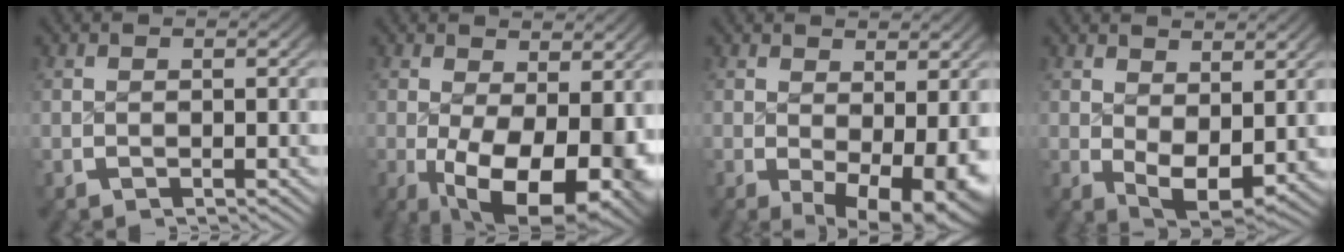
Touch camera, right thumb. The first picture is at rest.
{"total": 13.3, "force": [-2.9, 8.0, 10.2], "torque": [-0.185, -0.064, -0.011]}
{"total": 7.2, "force": [-1.2, 4.2, 5.7], "torque": [-0.090, -0.038, -0.001]}
{"total": 5.2, "force": [0.1, 3.3, 4.0], "torque": [-0.072, -0.033, 0.017]}